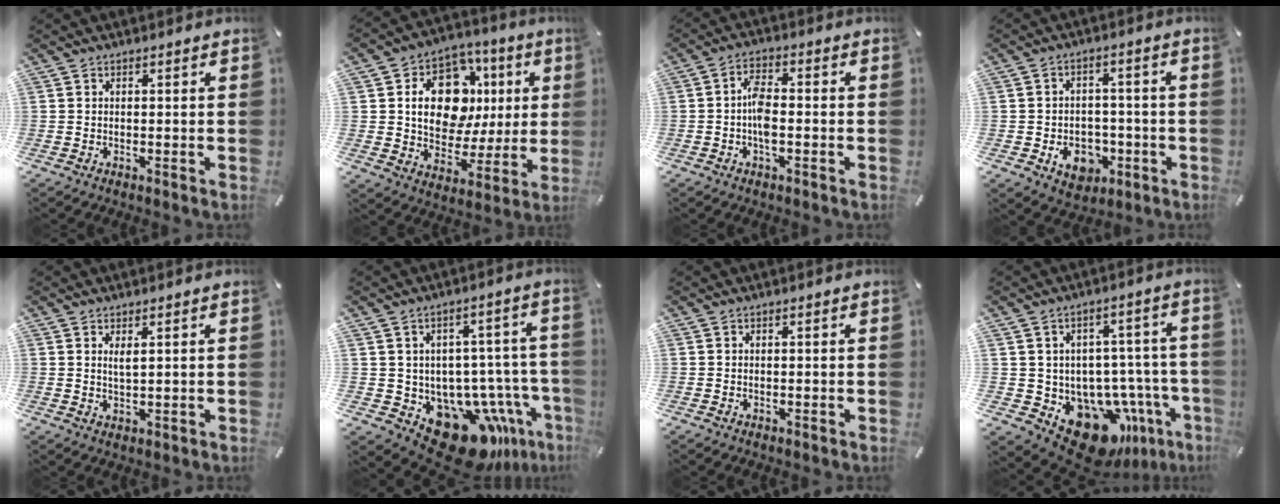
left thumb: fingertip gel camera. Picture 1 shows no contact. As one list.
[{"total": 16.1, "force": [4.0, 12.1, 9.8], "torque": [-0.142, -0.013, 0.081]}, {"total": 5.5, "force": [-1.1, 2.5, 4.8], "torque": [-0.096, 0.007, -0.021]}, {"total": 8.7, "force": [-3.0, 6.8, 4.5], "torque": [-0.066, 0.015, -0.053]}, {"total": 2.2, "force": [1.1, 0.7, 1.7], "torque": [-0.029, -0.003, 0.018]}, {"total": 17.1, "force": [-8.8, 11.0, 9.5], "torque": [-0.111, 0.030, -0.122]}, {"total": 0.0}, {"total": 14.9, "force": [-7.7, 10.0, 7.9], "torque": [-0.108, 0.030, -0.110]}]